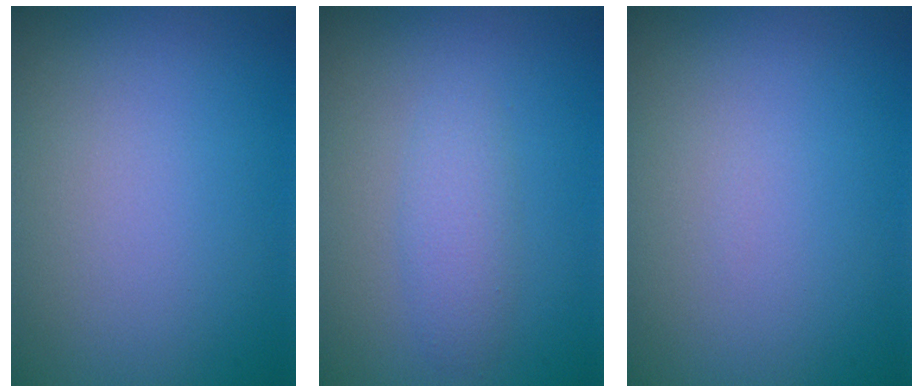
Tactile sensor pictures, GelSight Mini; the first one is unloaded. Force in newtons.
{"total": 2.0, "press": 2.0, "slide": 0.1}
{"total": 0.0}